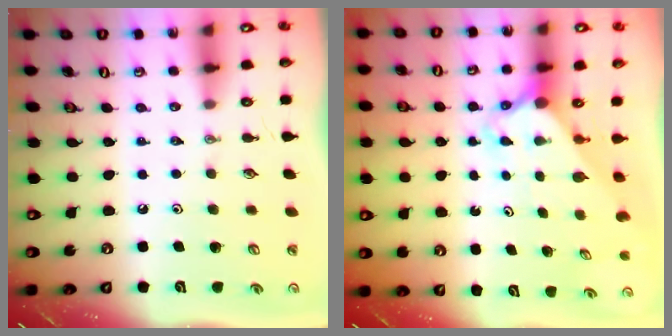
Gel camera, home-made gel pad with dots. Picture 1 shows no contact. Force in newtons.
{"total": 2.5, "press": 2.5, "slide": 0.2}